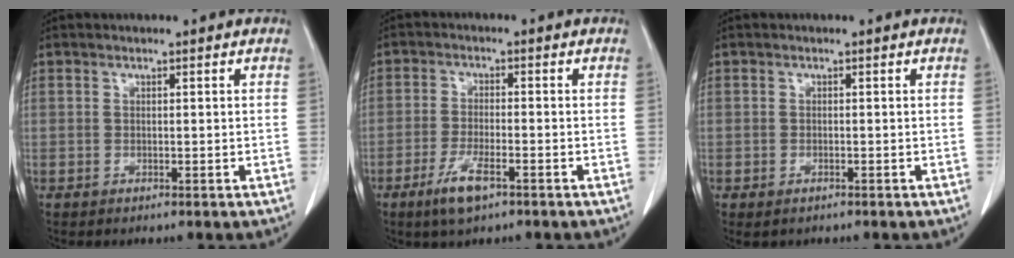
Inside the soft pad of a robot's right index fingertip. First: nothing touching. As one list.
[{"total": 5.6, "force": [-3.3, 1.1, 4.4], "torque": [-0.094, -0.010, -0.056]}, {"total": 0.9, "force": [-0.6, 0.4, 0.6], "torque": [-0.012, -0.002, -0.002]}]